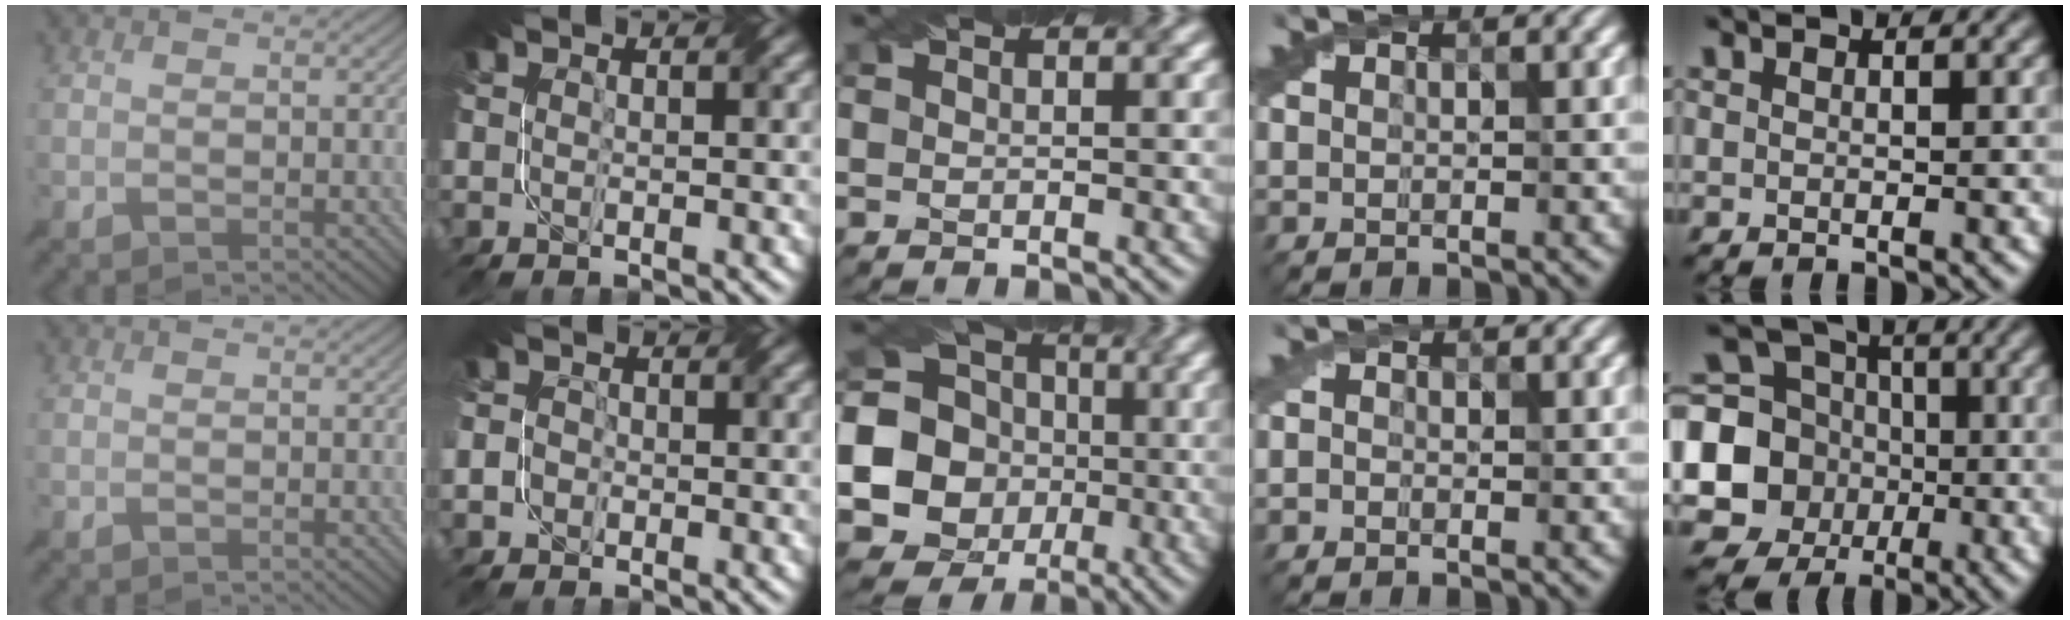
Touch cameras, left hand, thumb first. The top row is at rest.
{"index": {"total": 2.1, "force": [-0.6, 1.8, 0.9], "torque": [0.000, 0.010, -0.033]}, "middle": {"total": 16.9, "force": [-2.0, 16.1, 5.0], "torque": [-0.120, 0.005, -0.068]}, "ring": {"total": 0.6, "force": [-0.5, 0.3, 0.0], "torque": [0.009, -0.004, -0.018]}, "little": {"total": 10.0, "force": [-1.9, 9.2, 3.6], "torque": [-0.078, -0.016, -0.053]}}